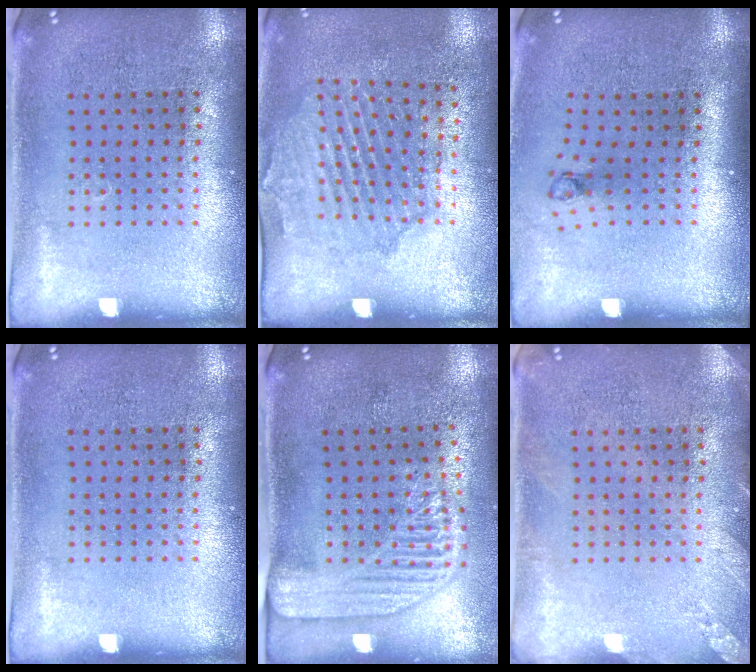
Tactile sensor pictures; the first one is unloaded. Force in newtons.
{"total": 1.6, "press": 1.5, "slide": 0.5}
{"total": 0.8, "press": 0.3, "slide": 0.7}
{"total": 0.0}
{"total": 2.2, "press": 1.8, "slide": 1.3}
{"total": 1.4, "press": 1.4, "slide": 0.2}